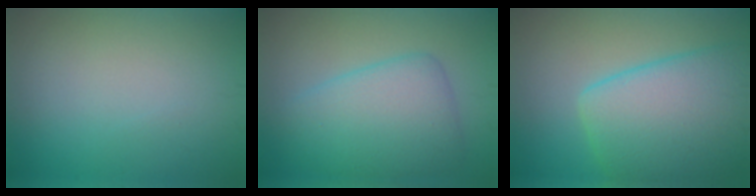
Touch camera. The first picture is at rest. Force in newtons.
{"total": 5.9, "press": 5.9, "slide": 0.1}
{"total": 8.2, "press": 8.2, "slide": 0.6}